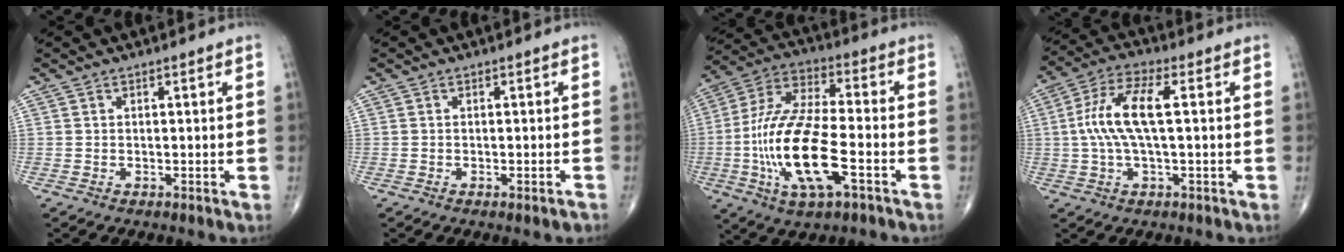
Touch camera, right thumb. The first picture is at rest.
{"total": 1.4, "force": [-0.9, 0.2, 1.0], "torque": [-0.016, -0.002, -0.010]}
{"total": 20.6, "force": [-5.9, 7.2, 18.4], "torque": [-0.391, 0.028, -0.104]}
{"total": 10.7, "force": [0.8, 3.5, 10.1], "torque": [-0.225, 0.025, 0.012]}